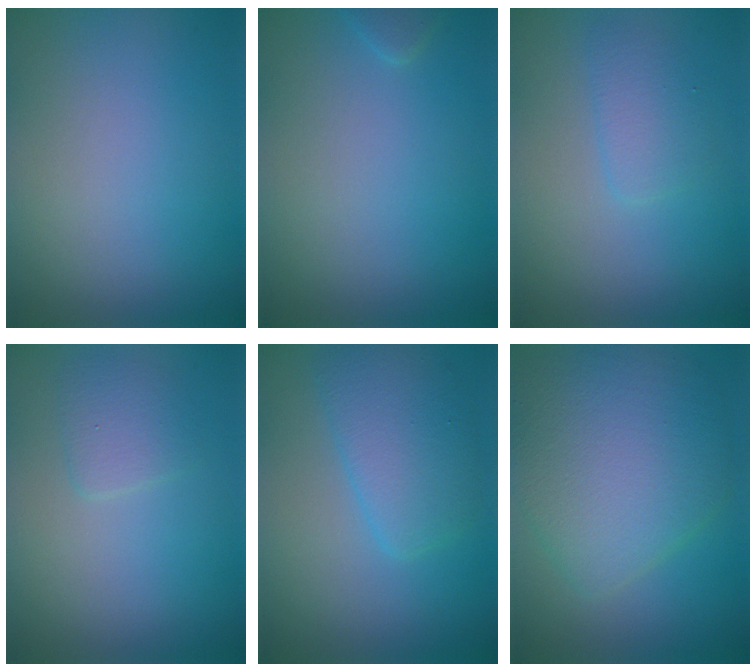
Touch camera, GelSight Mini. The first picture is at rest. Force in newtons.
{"total": 0.8, "press": 0.8, "slide": 0.0}
{"total": 1.9, "press": 1.9, "slide": 0.2}
{"total": 1.6, "press": 1.6, "slide": 0.1}
{"total": 4.1, "press": 4.1, "slide": 0.2}
{"total": 8.5, "press": 8.5, "slide": 0.2}